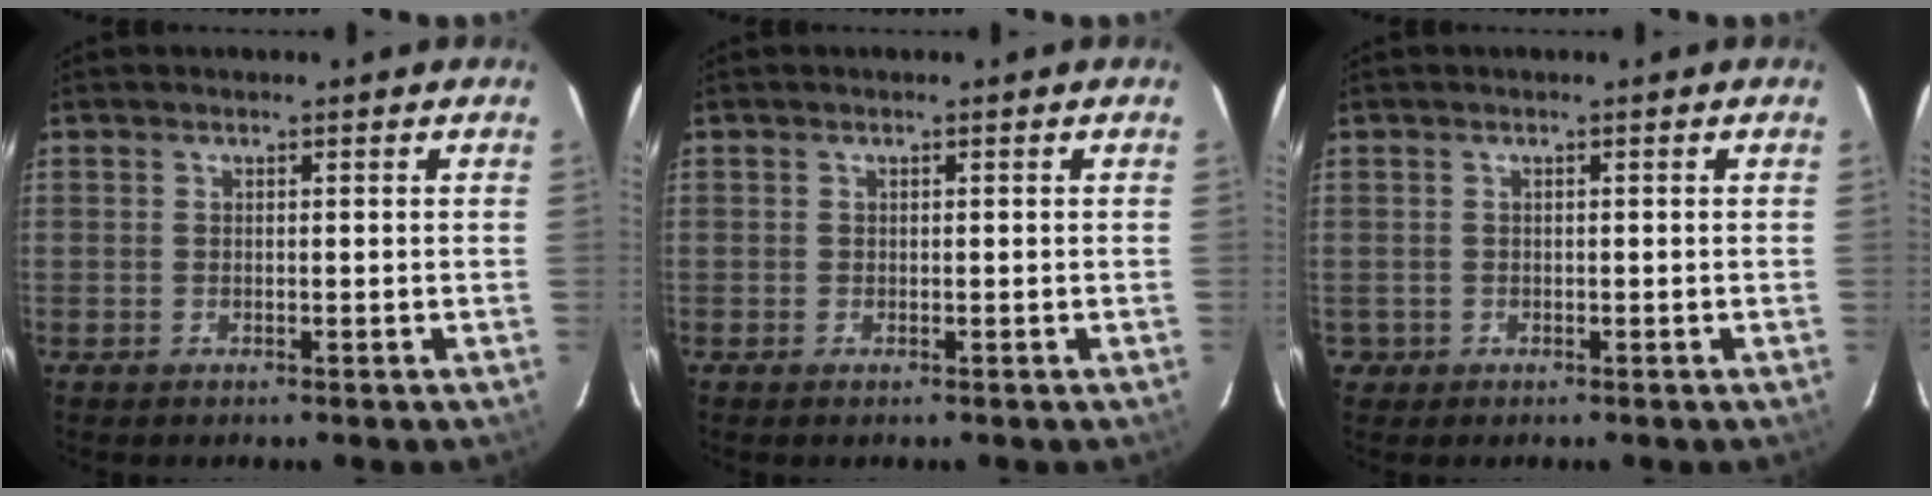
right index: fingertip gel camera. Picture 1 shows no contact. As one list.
[{"total": 0.0}, {"total": 1.6, "force": [-0.4, 1.5, 0.0], "torque": [-0.001, 0.004, -0.003]}]